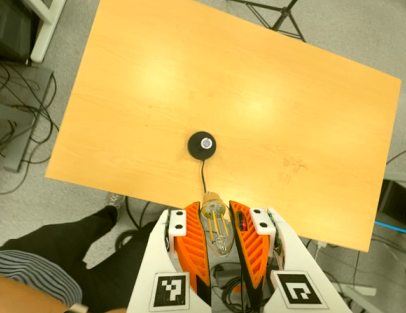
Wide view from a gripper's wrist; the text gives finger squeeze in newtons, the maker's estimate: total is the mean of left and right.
{"total": 23.4, "left": 26.2, "right": 20.6}